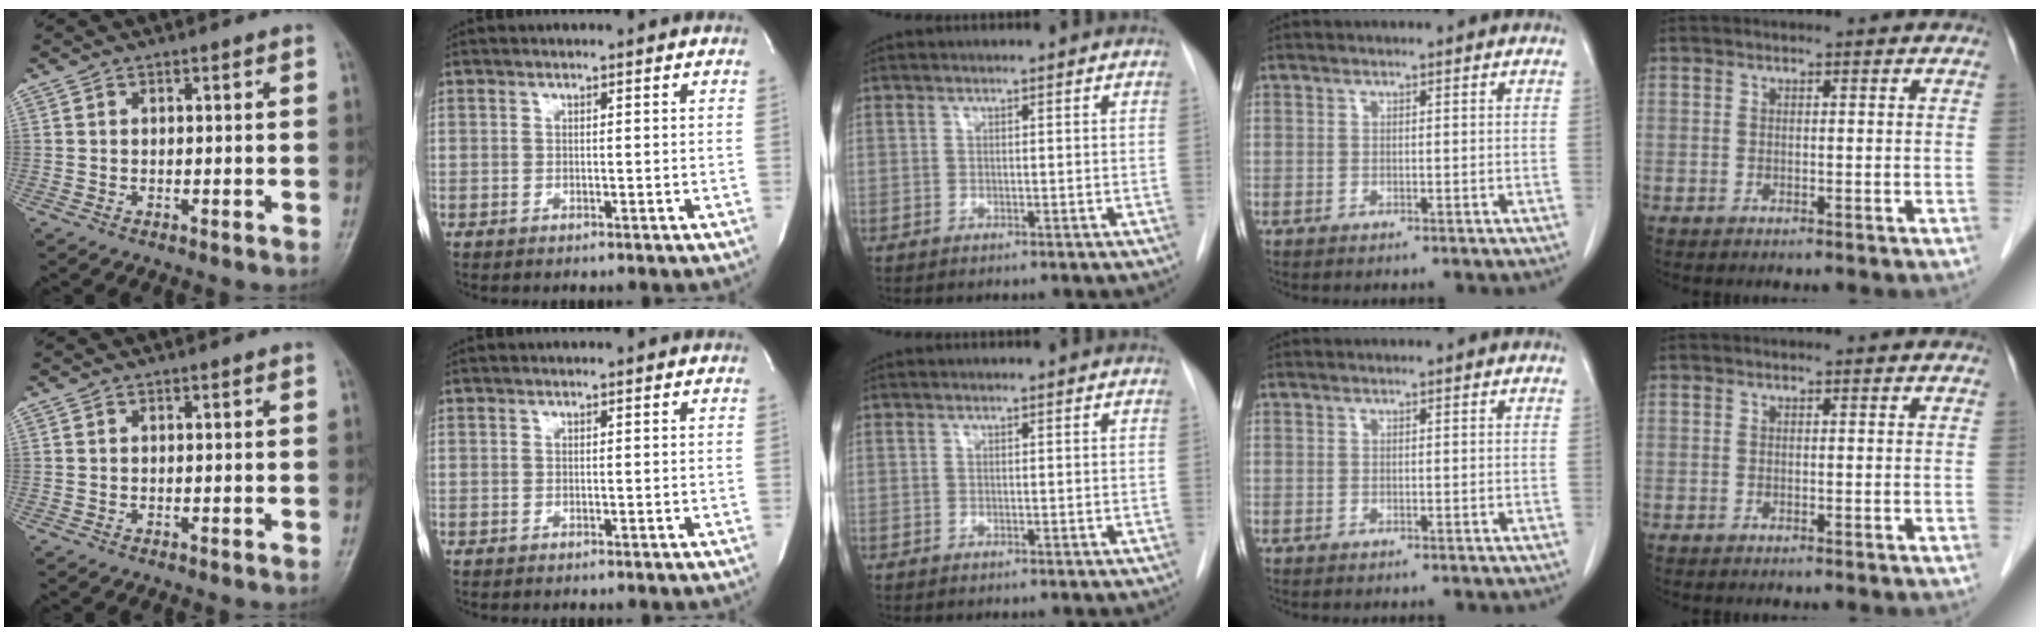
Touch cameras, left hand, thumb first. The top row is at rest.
{}